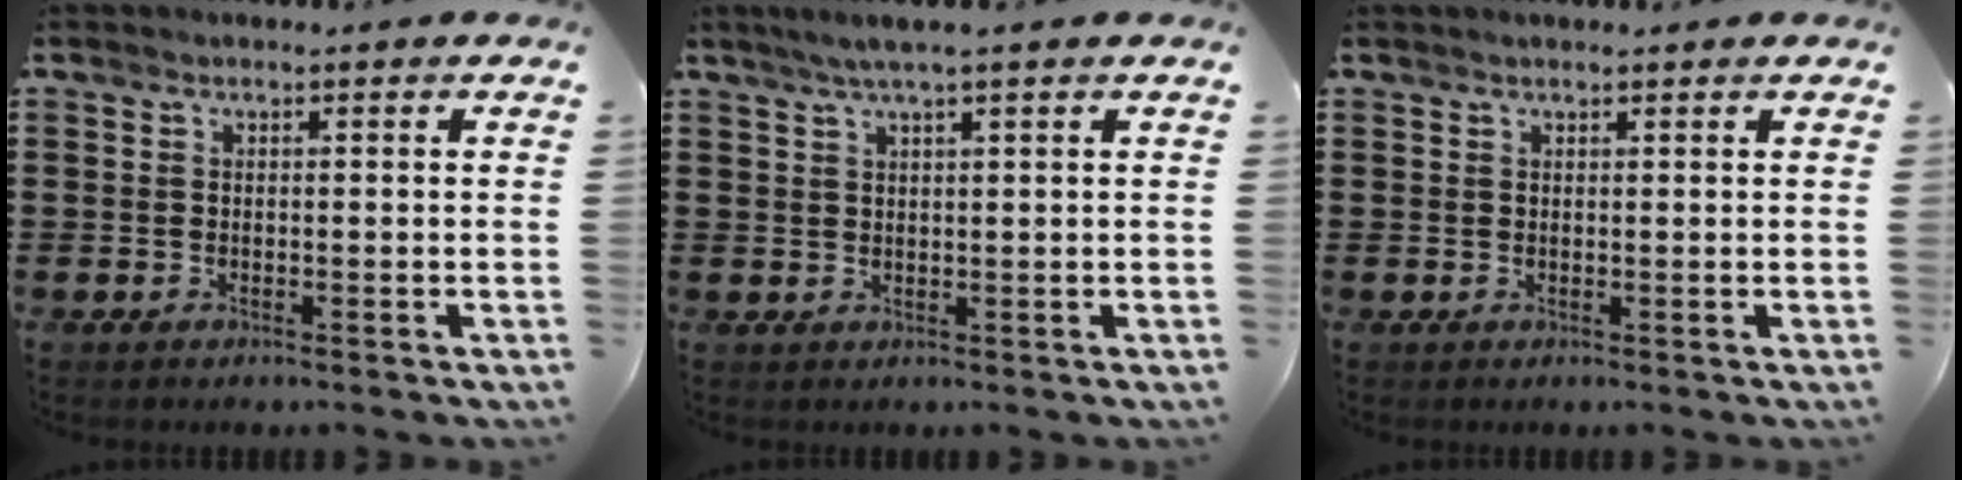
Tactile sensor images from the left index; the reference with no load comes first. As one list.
[{"total": 2.8, "force": [1.8, -0.2, 2.1], "torque": [-0.042, 0.002, 0.033]}, {"total": 0.7, "force": [0.6, 0.0, 0.3], "torque": [-0.006, -0.001, 0.012]}]